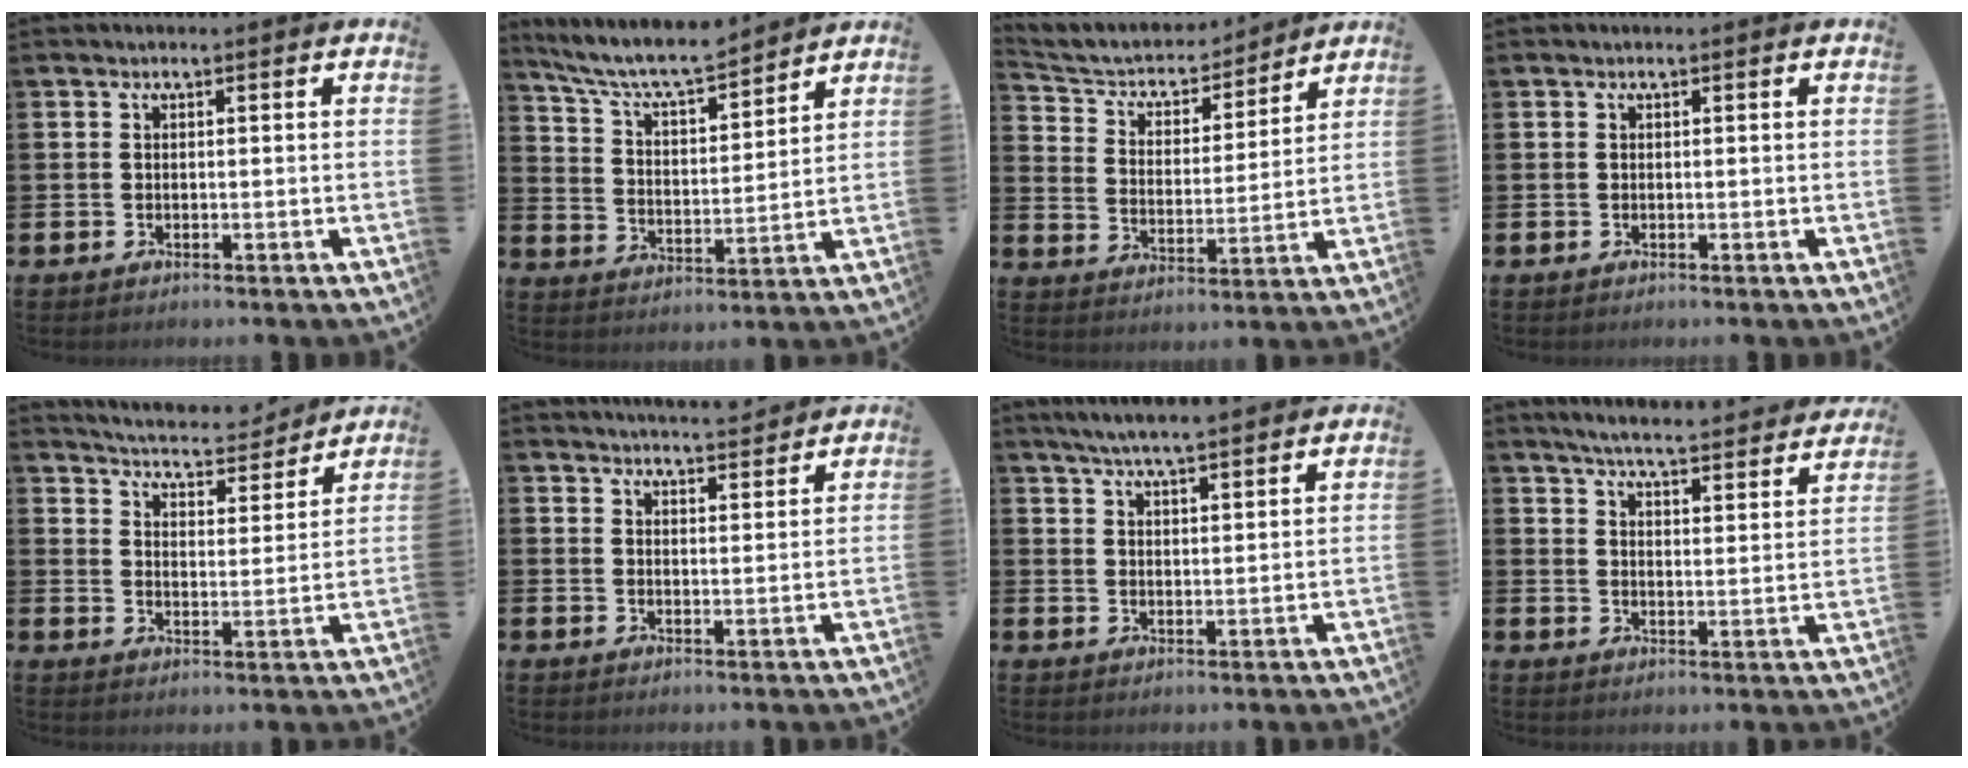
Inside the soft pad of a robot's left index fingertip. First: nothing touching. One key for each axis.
{"total": 8.0, "fx": 7.4, "fy": 1.2, "fz": 2.7, "tx": -0.087, "ty": -0.048, "tz": 0.130}
{"total": 6.0, "fx": 5.5, "fy": 2.1, "fz": 0.9, "tx": -0.056, "ty": -0.044, "tz": 0.091}
{"total": 0.0}
{"total": 5.6, "fx": 5.5, "fy": 0.6, "fz": 0.6, "tx": -0.032, "ty": -0.044, "tz": 0.094}
{"total": 4.5, "fx": 4.5, "fy": -0.1, "fz": 0.0, "tx": -0.008, "ty": -0.030, "tz": 0.081}
{"total": 5.4, "fx": 5.3, "fy": -0.1, "fz": 1.3, "tx": -0.035, "ty": -0.023, "tz": 0.094}
{"total": 5.7, "fx": 5.5, "fy": 0.1, "fz": 1.6, "tx": -0.046, "ty": -0.043, "tz": 0.091}